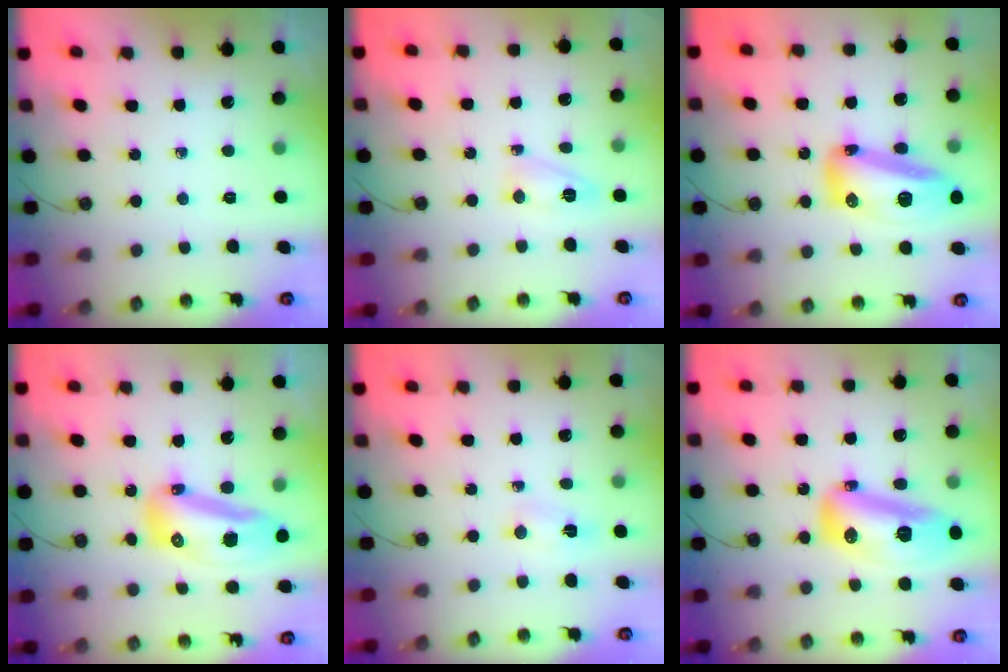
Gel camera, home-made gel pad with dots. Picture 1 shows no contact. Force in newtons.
{"total": 5.3, "press": 5.3, "slide": 0.4}
{"total": 18.3, "press": 17.2, "slide": 6.4}
{"total": 14.4, "press": 14.3, "slide": 1.7}
{"total": 12.2, "press": 3.1, "slide": 11.8}
{"total": 16.5, "press": 16.4, "slide": 1.7}